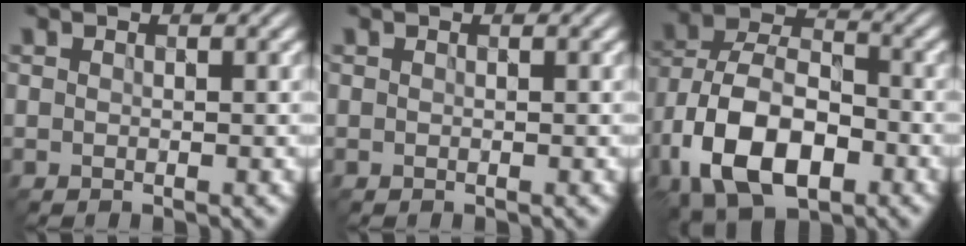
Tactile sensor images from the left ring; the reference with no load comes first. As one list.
[{"total": 0.0}, {"total": 11.8, "force": [-4.9, 6.6, 8.4], "torque": [-0.174, -0.001, -0.099]}]